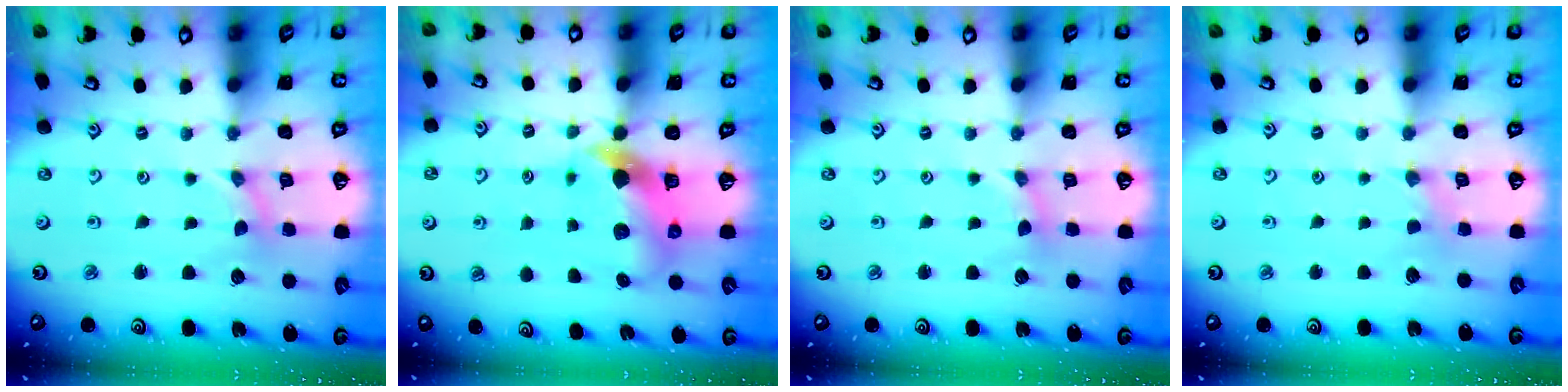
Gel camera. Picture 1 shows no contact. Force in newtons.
{"total": 7.1, "press": 7.0, "slide": 1.0}
{"total": 1.7, "press": 1.6, "slide": 0.2}
{"total": 1.1, "press": 1.0, "slide": 0.2}